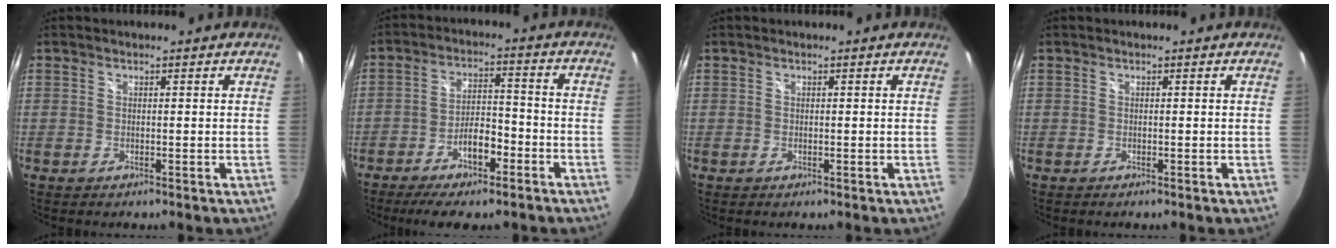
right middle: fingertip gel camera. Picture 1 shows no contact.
{"total": 10.0, "force": [-6.4, 3.5, 6.8], "torque": [-0.138, 0.008, -0.103]}
{"total": 0.0}
{"total": 0.0}